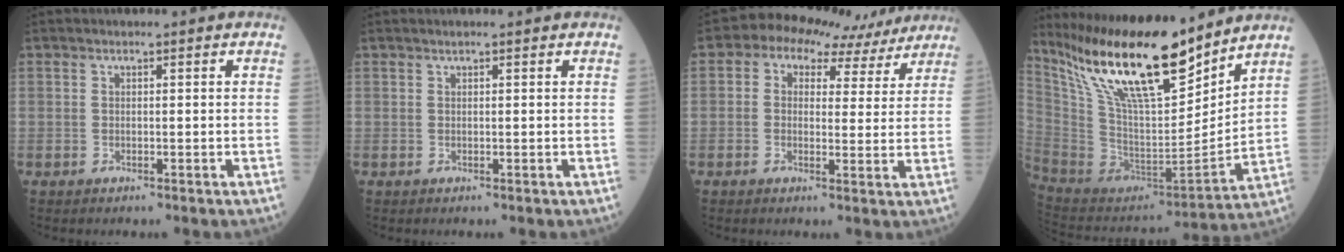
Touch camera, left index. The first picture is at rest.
{"total": 0.9, "force": [0.7, 0.1, 0.5], "torque": [-0.011, 0.009, 0.012]}
{"total": 10.7, "force": [7.4, 6.3, 4.3], "torque": [-0.050, 0.035, 0.077]}
{"total": 22.5, "force": [16.9, 4.5, 14.1], "torque": [-0.250, -0.005, 0.311]}